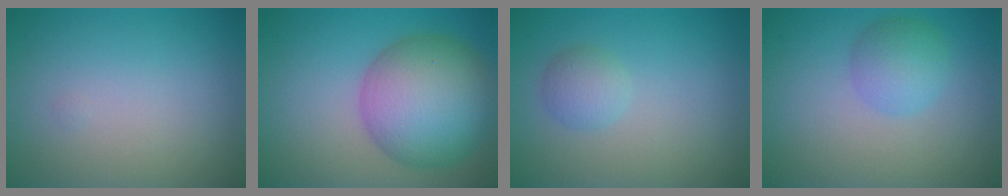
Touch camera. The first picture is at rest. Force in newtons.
{"total": 10.3, "press": 10.3, "slide": 0.2}
{"total": 1.9, "press": 1.9, "slide": 0.1}
{"total": 3.0, "press": 2.9, "slide": 0.2}